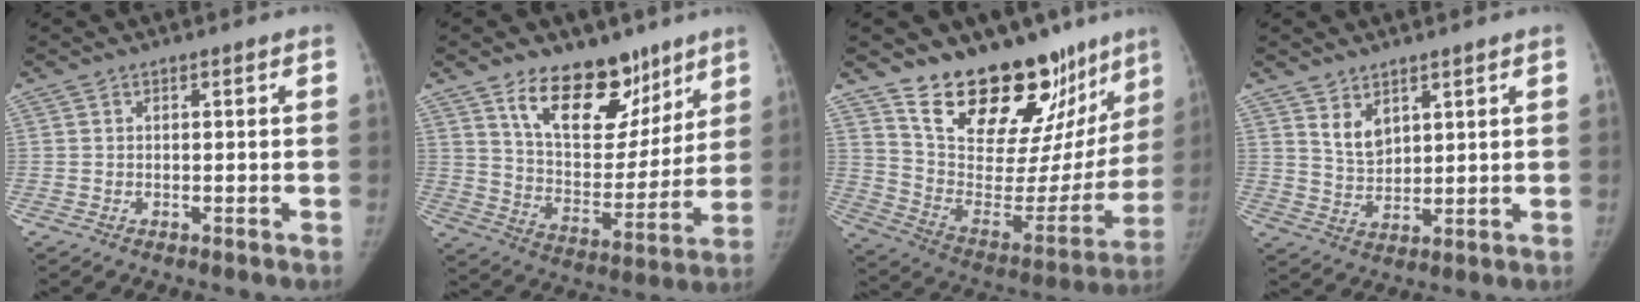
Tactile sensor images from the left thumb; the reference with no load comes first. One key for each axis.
{"total": 18.2, "fx": 11.7, "fy": 10.0, "fz": 9.8, "tx": -0.087, "ty": -0.075, "tz": 0.198}
{"total": 27.4, "fx": 20.8, "fy": 11.8, "fz": 13.5, "tx": -0.158, "ty": -0.118, "tz": 0.318}
{"total": 5.0, "fx": 3.1, "fy": 2.9, "fz": 2.8, "tx": -0.031, "ty": -0.031, "tz": 0.067}